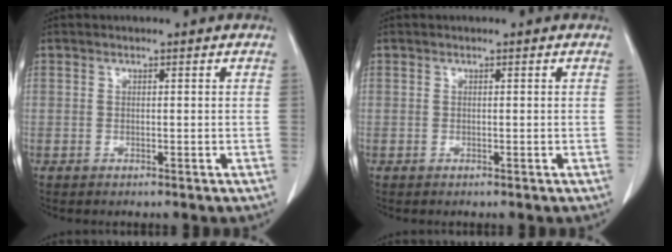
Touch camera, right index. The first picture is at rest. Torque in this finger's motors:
{"motor_torque": [0.00, 0.00, 0.00, 0.00]}